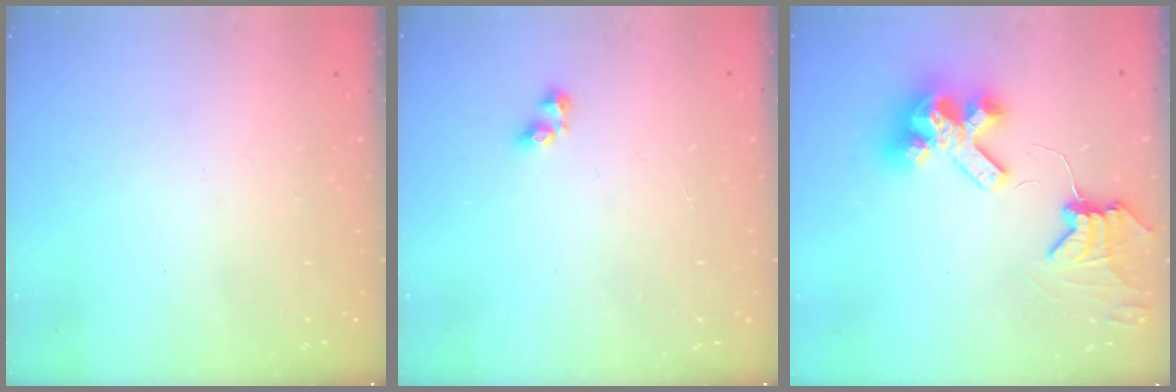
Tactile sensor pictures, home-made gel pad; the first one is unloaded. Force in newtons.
{"total": 3.8, "press": 3.8, "slide": 0.6}
{"total": 10.6, "press": 10.5, "slide": 1.4}